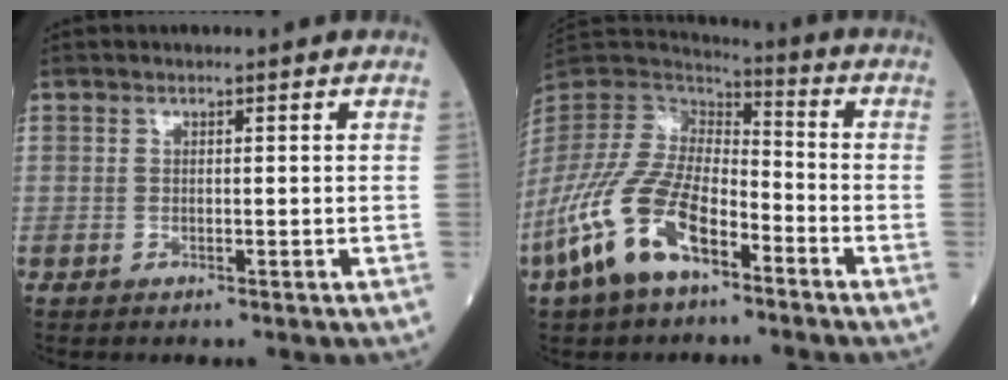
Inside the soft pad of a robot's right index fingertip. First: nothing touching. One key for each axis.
{"total": 15.4, "fx": -8.2, "fy": 6.5, "fz": 11.4, "tx": -0.245, "ty": -0.007, "tz": -0.159}